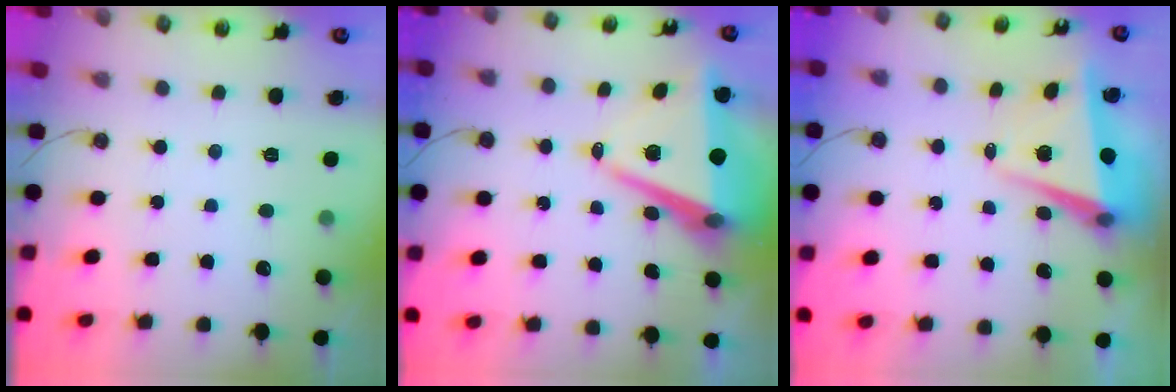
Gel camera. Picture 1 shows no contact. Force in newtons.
{"total": 10.0, "press": 9.1, "slide": 4.3}
{"total": 6.0, "press": 5.9, "slide": 1.3}